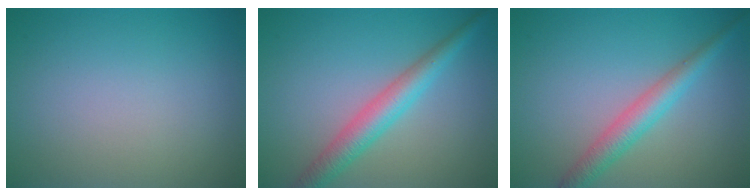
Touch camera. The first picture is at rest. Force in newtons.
{"total": 3.9, "press": 3.9, "slide": 0.1}
{"total": 3.3, "press": 3.3, "slide": 0.1}